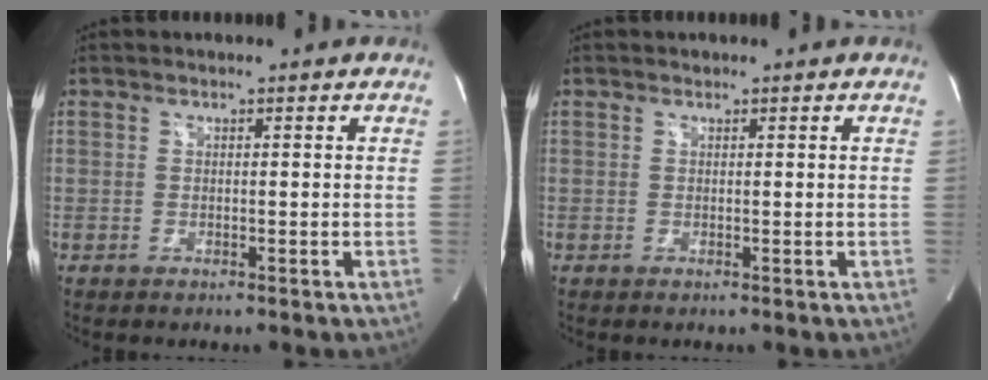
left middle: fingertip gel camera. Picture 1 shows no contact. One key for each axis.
{"total": 0.0}